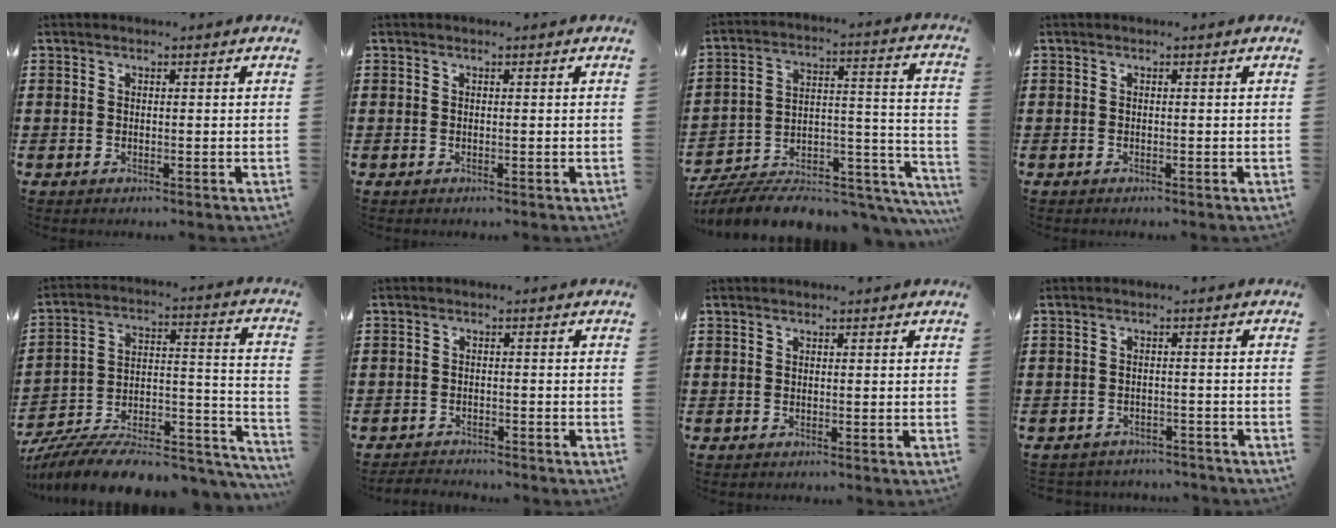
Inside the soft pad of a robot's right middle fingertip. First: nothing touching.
{"total": 0.0}
{"total": 7.5, "force": [-6.7, 2.2, 2.8], "torque": [-0.040, 0.004, -0.124]}
{"total": 0.0}
{"total": 10.0, "force": [-8.8, 2.4, 4.1], "torque": [-0.054, 0.016, -0.164]}
{"total": 2.5, "force": [-2.4, 0.4, -0.3], "torque": [-0.002, -0.001, -0.053]}
{"total": 0.0}
{"total": 2.3, "force": [-2.3, 0.3, -0.3], "torque": [-0.005, -0.002, -0.051]}